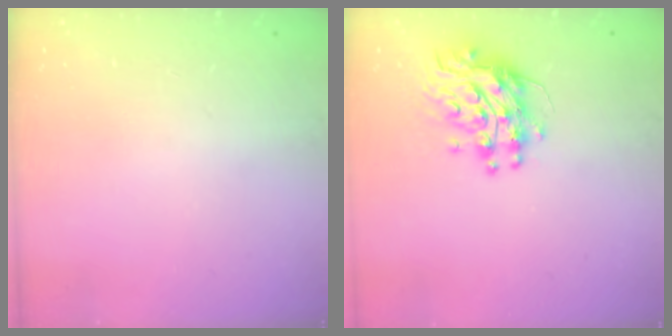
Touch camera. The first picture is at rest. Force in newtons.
{"total": 11.5, "press": 11.5, "slide": 1.0}